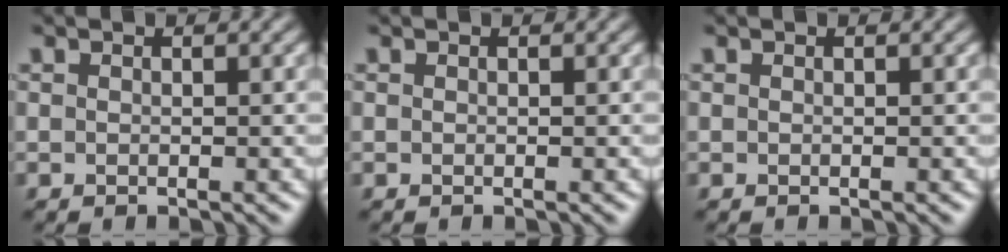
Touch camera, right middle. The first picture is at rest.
{"total": 0.0}
{"total": 0.0}